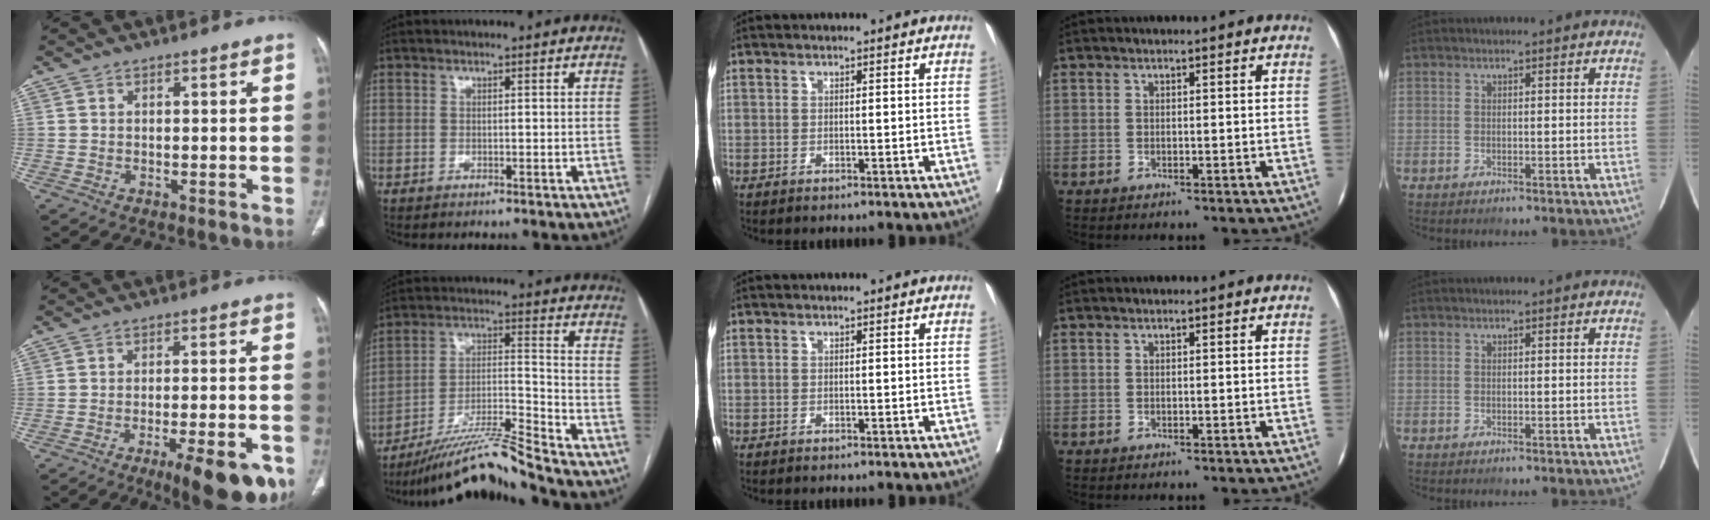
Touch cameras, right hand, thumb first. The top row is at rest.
{"thumb": {"total": 13.3, "force": [-7.2, 3.6, 10.7], "torque": [-0.112, 0.023, -0.096]}, "index": {"total": 12.8, "force": [-11.6, -1.9, 5.1], "torque": [-0.084, 0.009, -0.208]}}